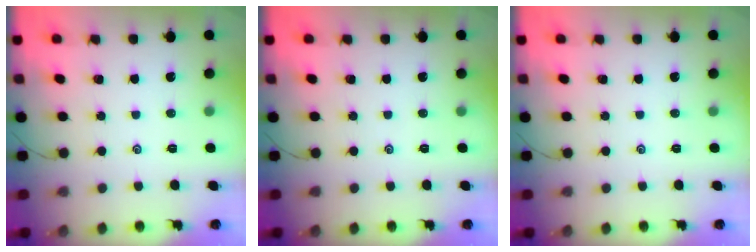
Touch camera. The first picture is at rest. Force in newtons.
{"total": 0.0}
{"total": 0.0}